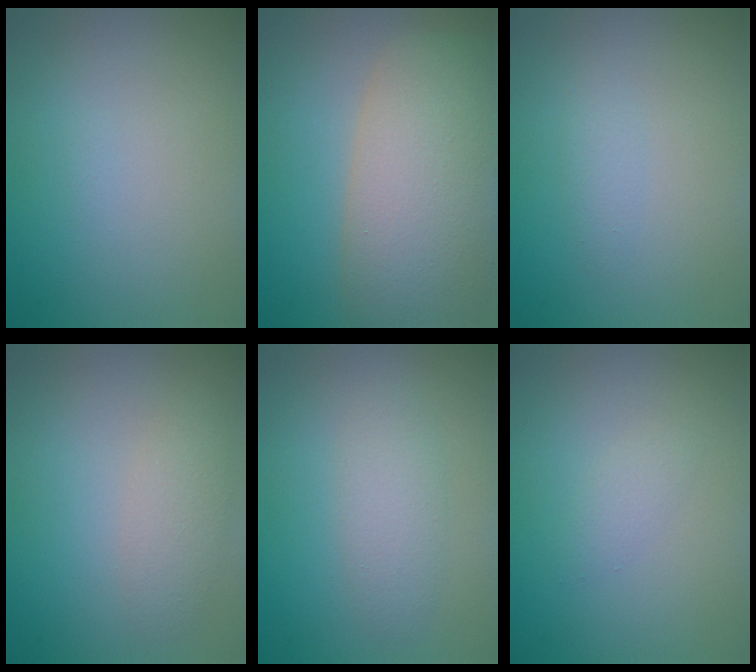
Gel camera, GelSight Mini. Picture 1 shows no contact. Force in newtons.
{"total": 10.6, "press": 10.6, "slide": 0.8}
{"total": 0.9, "press": 0.9, "slide": 0.0}
{"total": 1.9, "press": 1.9, "slide": 0.0}
{"total": 2.4, "press": 2.4, "slide": 0.1}
{"total": 1.1, "press": 1.1, "slide": 0.0}